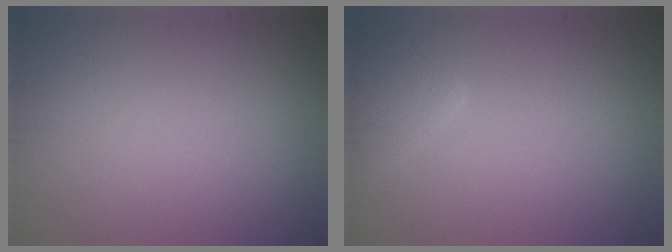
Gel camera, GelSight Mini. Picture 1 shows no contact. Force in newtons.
{"total": 2.1, "press": 2.1, "slide": 0.1}